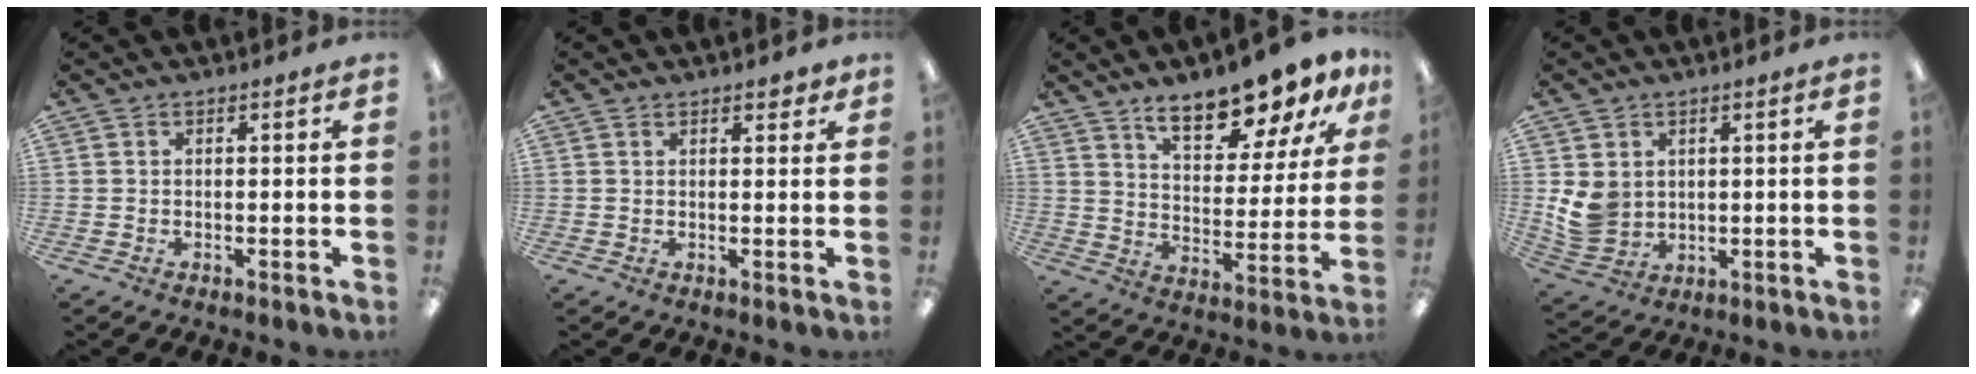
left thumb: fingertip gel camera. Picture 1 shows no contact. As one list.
[{"total": 2.1, "force": [1.6, 0.8, 1.0], "torque": [-0.005, -0.006, 0.026]}, {"total": 13.7, "force": [11.3, 4.3, 6.4], "torque": [-0.097, -0.070, 0.199]}, {"total": 7.3, "force": [1.5, 6.3, 3.4], "torque": [-0.073, -0.001, 0.033]}]